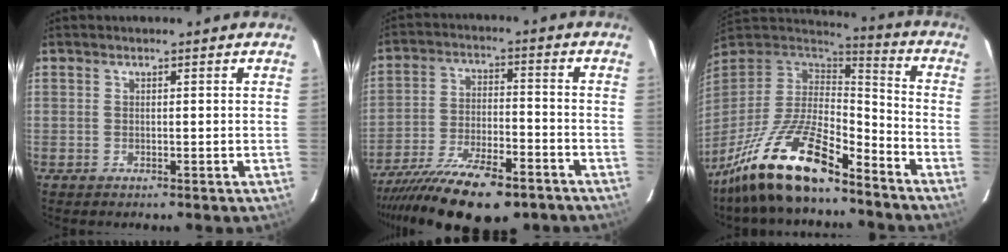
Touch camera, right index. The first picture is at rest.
{"total": 21.1, "force": [-15.8, 6.9, 12.2], "torque": [-0.239, -0.046, -0.251]}
{"total": 19.6, "force": [-14.0, 5.7, 12.5], "torque": [-0.252, -0.026, -0.256]}